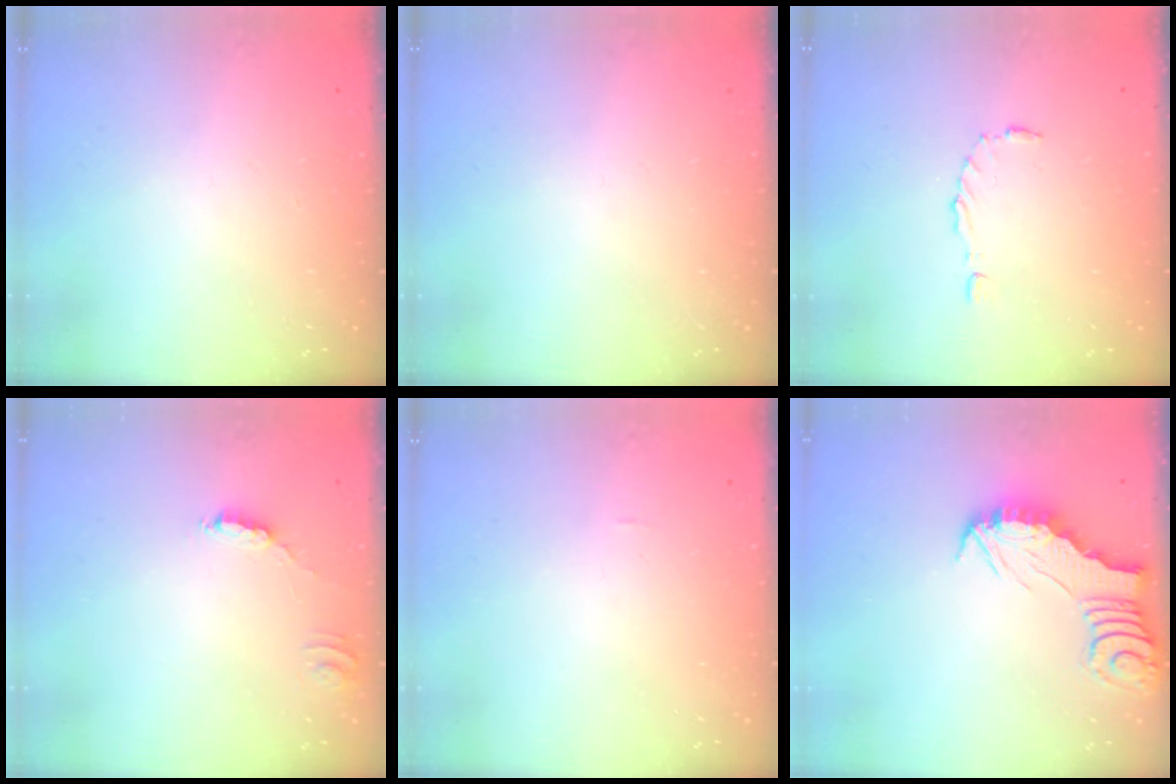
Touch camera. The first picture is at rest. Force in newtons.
{"total": 0.0}
{"total": 2.8, "press": 2.8, "slide": 0.4}
{"total": 2.7, "press": 2.7, "slide": 0.2}
{"total": 0.0}
{"total": 2.4, "press": 2.4, "slide": 0.2}